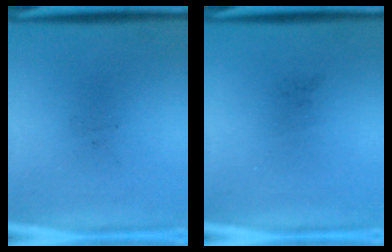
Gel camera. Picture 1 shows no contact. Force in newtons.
{"total": 0.0}